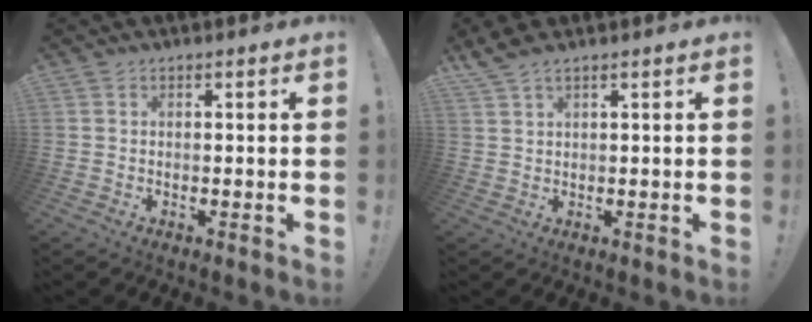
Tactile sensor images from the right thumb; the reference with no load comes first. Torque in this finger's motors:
{"motor_torque": [-0.24, 0.44, 0.69, 0.60, 0.31]}